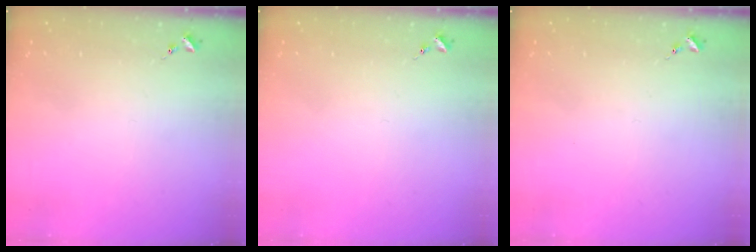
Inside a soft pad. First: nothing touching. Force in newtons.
{"total": 0.0}
{"total": 0.0}